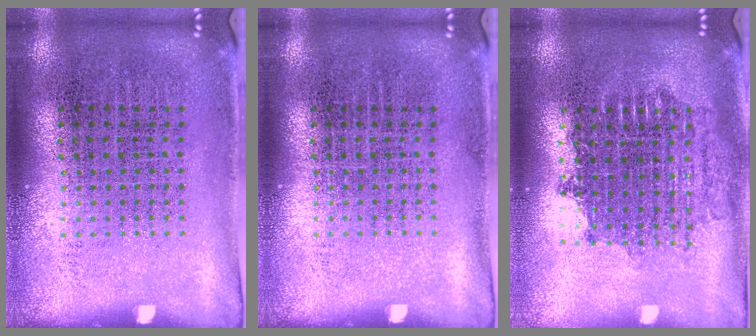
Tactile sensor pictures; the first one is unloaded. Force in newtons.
{"total": 0.0}
{"total": 1.7, "press": 1.4, "slide": 1.0}